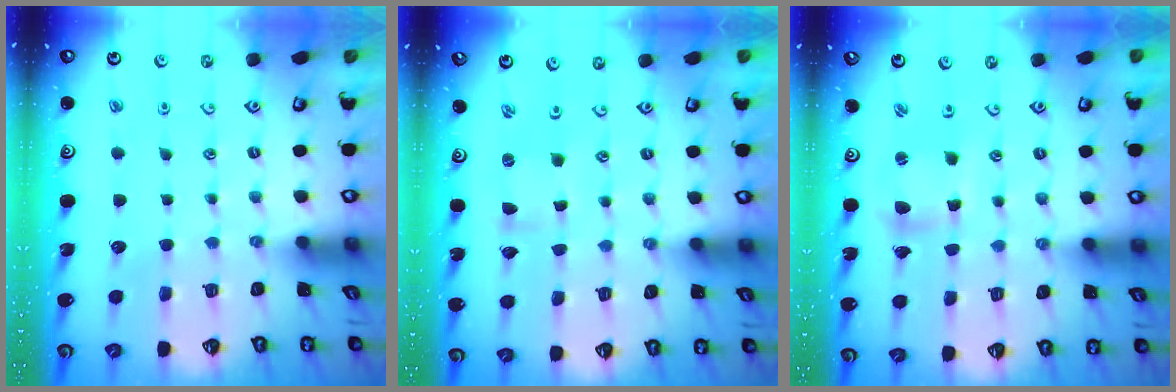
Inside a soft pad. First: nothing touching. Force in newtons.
{"total": 0.7, "press": 0.6, "slide": 0.3}
{"total": 5.2, "press": 5.1, "slide": 0.8}